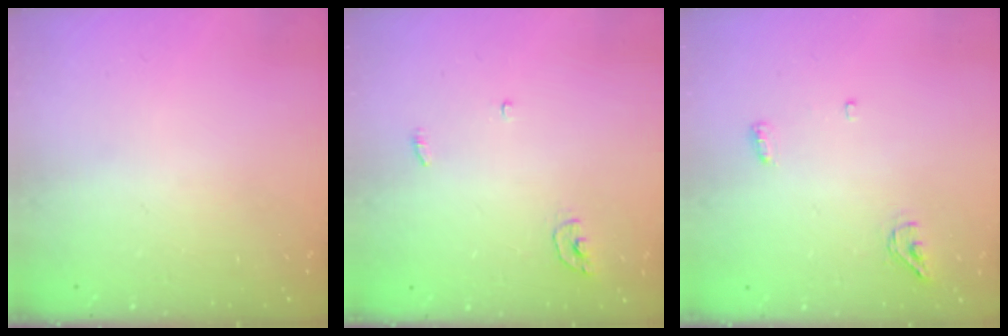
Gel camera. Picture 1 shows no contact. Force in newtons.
{"total": 3.7, "press": 3.6, "slide": 0.3}
{"total": 6.3, "press": 5.0, "slide": 3.9}